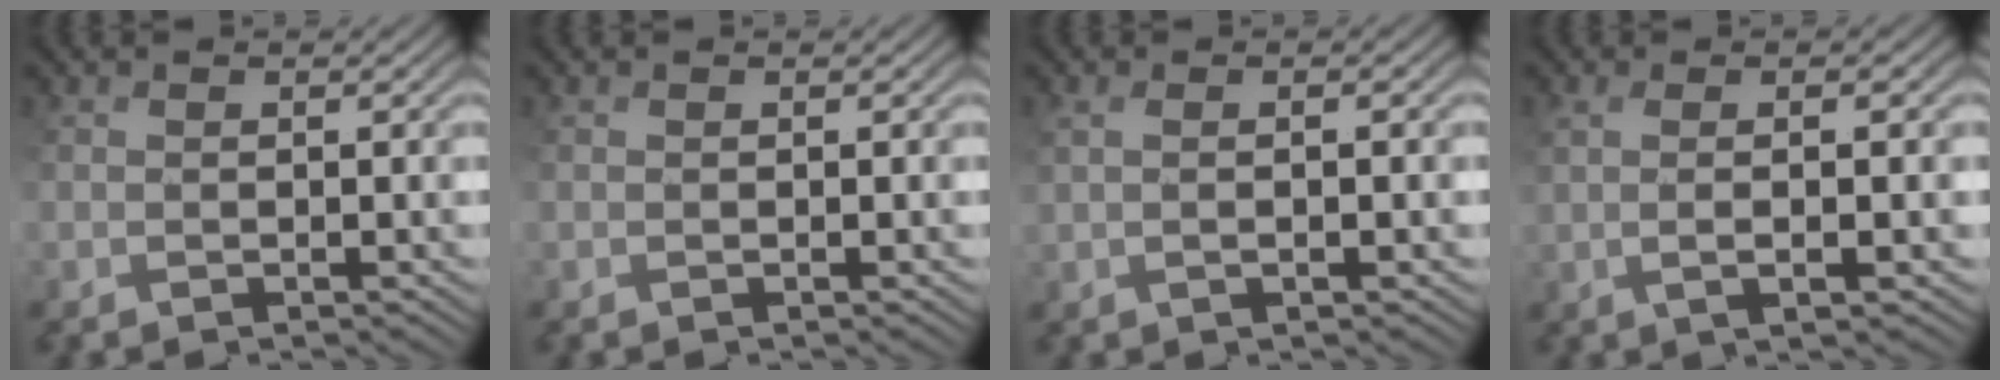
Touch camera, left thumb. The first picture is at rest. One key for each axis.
{"total": 0.0}
{"total": 1.4, "fx": 0.7, "fy": 0.2, "fz": 1.2, "tx": -0.020, "ty": 0.012, "tz": 0.012}
{"total": 3.2, "fx": 0.6, "fy": 0.6, "fz": 3.0, "tx": -0.055, "ty": 0.012, "tz": 0.014}